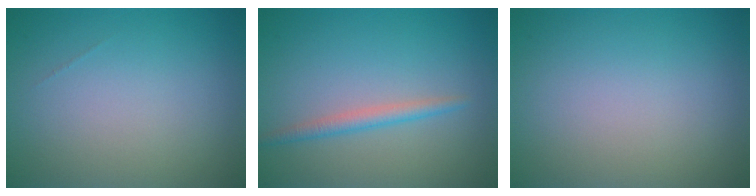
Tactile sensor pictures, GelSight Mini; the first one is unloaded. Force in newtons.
{"total": 1.8, "press": 1.7, "slide": 0.1}
{"total": 0.0}